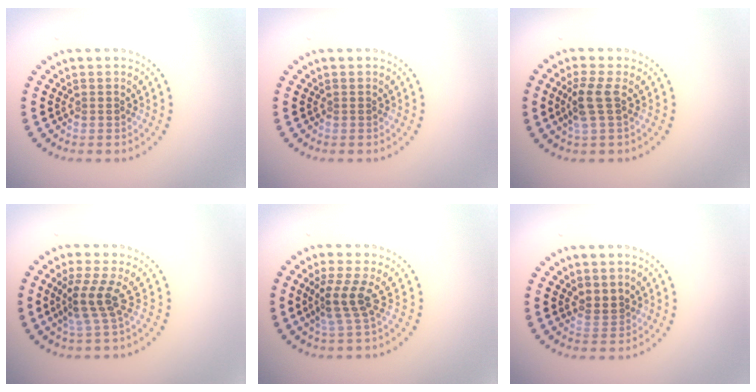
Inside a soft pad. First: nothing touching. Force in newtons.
{"total": 0.0}
{"total": 2.5, "press": 2.0, "slide": 1.4}
{"total": 2.8, "press": 1.9, "slide": 2.1}
{"total": 2.7, "press": 1.9, "slide": 1.8}
{"total": 1.6, "press": 1.4, "slide": 0.7}